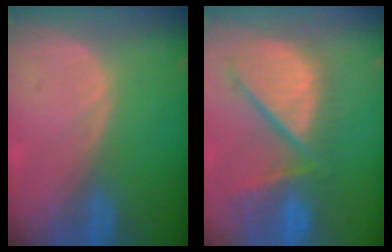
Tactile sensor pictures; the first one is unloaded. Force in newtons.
{"total": 12.4, "press": 10.6, "slide": 6.4}